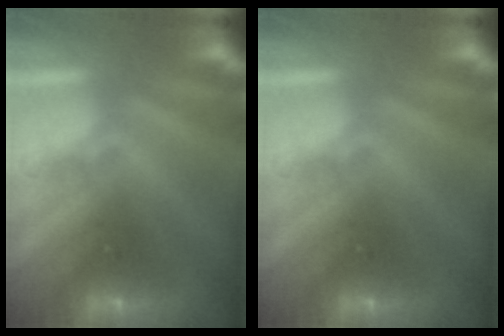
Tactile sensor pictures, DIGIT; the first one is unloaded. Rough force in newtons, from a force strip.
{"total": 0.0}